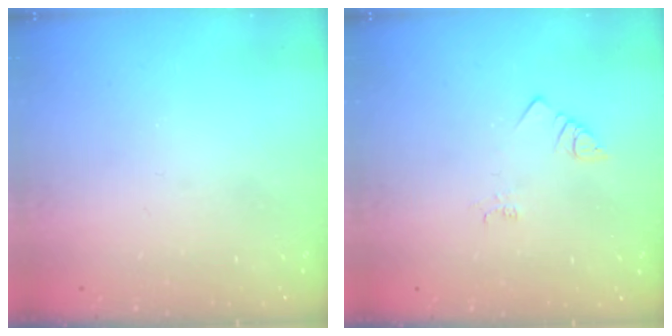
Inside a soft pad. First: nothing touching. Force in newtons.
{"total": 1.4, "press": 1.4, "slide": 0.3}